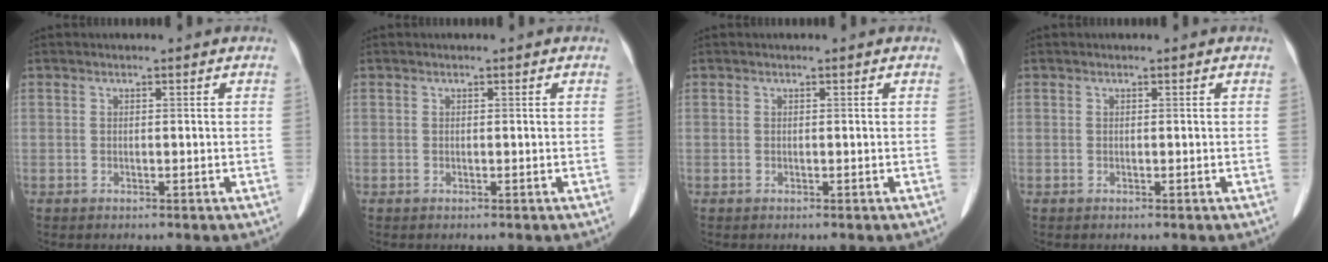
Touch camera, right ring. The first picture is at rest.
{"total": 0.0}
{"total": 0.0}
{"total": 0.0}